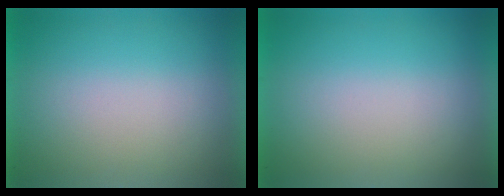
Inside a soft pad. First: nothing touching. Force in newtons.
{"total": 0.0}